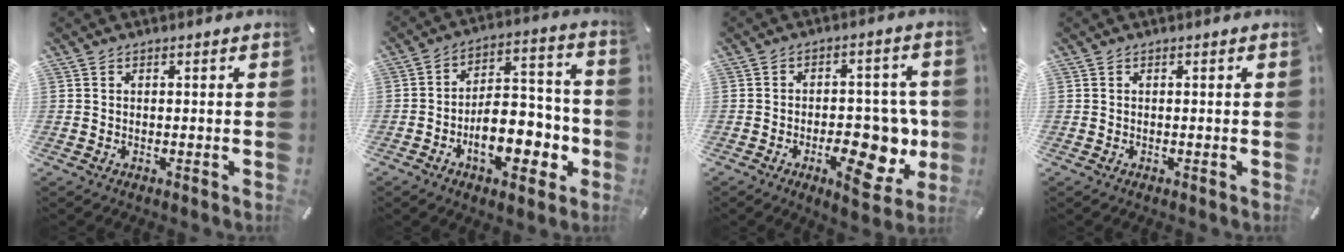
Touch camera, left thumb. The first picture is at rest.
{"total": 14.2, "force": [-5.2, 8.8, 9.8], "torque": [-0.139, 0.011, -0.086]}
{"total": 15.8, "force": [-3.6, 8.4, 12.9], "torque": [-0.161, 0.001, -0.045]}
{"total": 0.0}